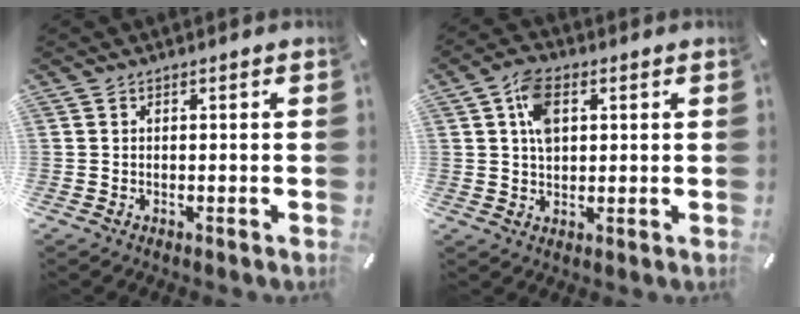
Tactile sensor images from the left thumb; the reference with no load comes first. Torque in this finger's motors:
{"motor_torque": [0.67, 1.16, 0.76, -0.69, 0.23]}